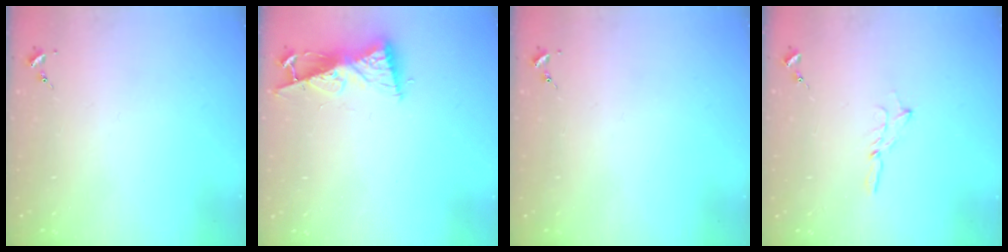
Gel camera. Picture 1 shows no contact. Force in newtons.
{"total": 8.2, "press": 8.2, "slide": 0.7}
{"total": 0.0}
{"total": 2.0, "press": 2.0, "slide": 0.2}